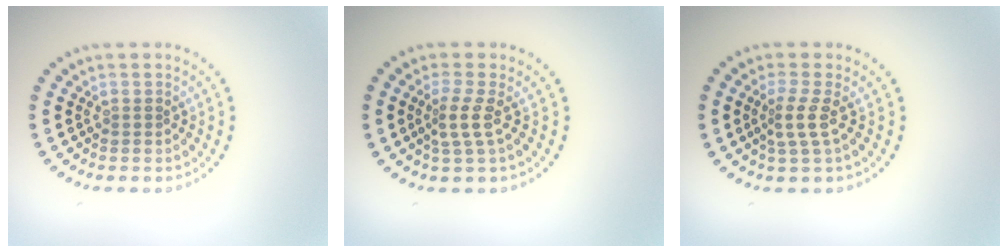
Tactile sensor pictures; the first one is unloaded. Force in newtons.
{"total": 2.2, "press": 1.5, "slide": 1.6}
{"total": 2.2, "press": 1.5, "slide": 1.6}